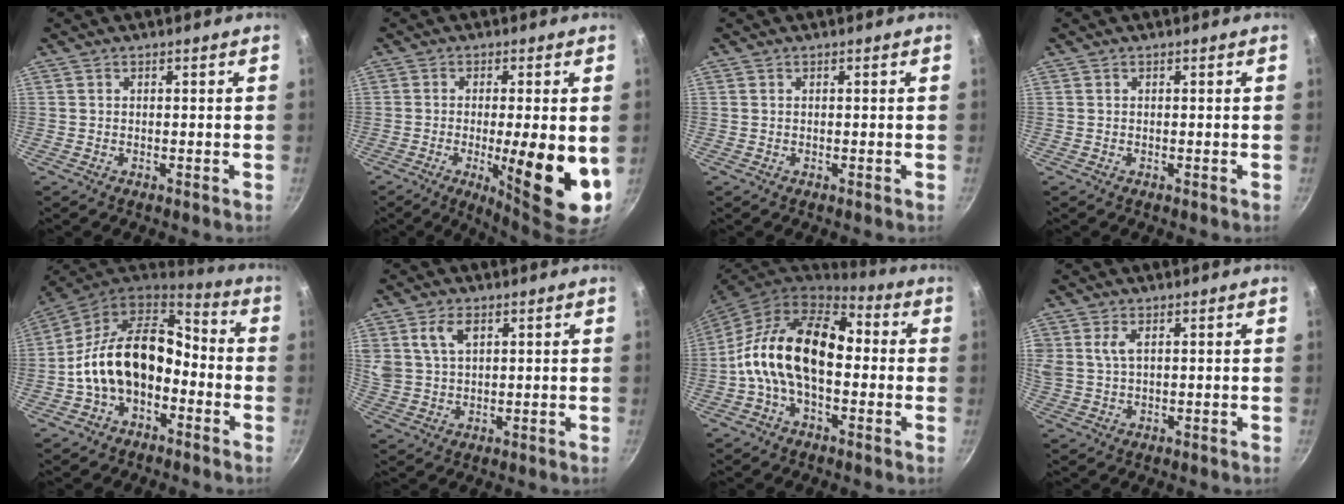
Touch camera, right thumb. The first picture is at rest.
{"total": 14.0, "force": [-2.4, 3.0, 13.4], "torque": [-0.190, -0.007, -0.028]}
{"total": 0.0}
{"total": 0.0}
{"total": 17.6, "force": [-3.3, 11.9, 12.6], "torque": [-0.197, 0.057, -0.068]}
{"total": 6.6, "force": [2.9, 4.1, 4.3], "torque": [-0.072, -0.004, 0.057]}
{"total": 17.6, "force": [-0.6, 10.7, 14.0], "torque": [-0.218, 0.039, -0.034]}
{"total": 4.5, "force": [1.7, 2.6, 3.2], "torque": [-0.059, 0.000, 0.034]}